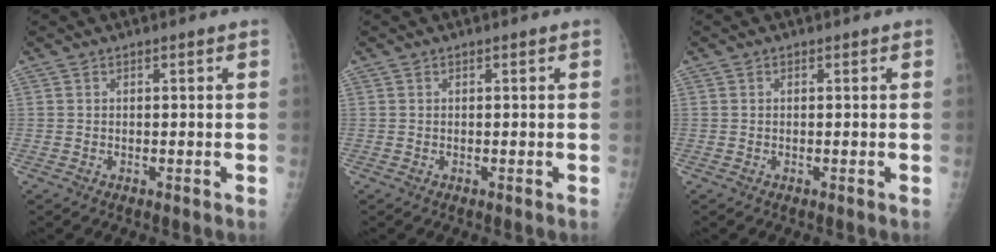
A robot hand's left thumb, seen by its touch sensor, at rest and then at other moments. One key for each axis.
{"total": 0.0}
{"total": 0.0}